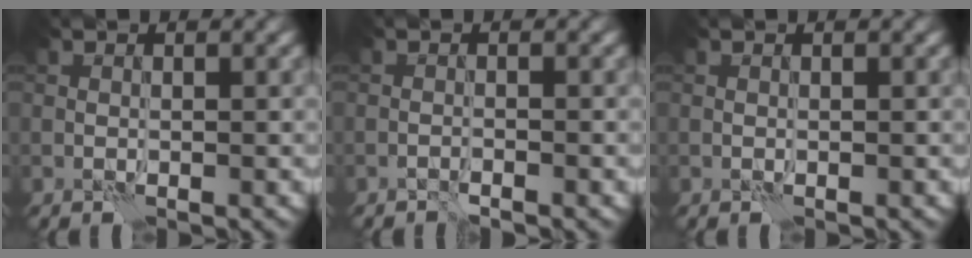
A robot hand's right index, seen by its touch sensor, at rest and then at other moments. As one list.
[{"total": 0.8, "force": [-0.8, 0.0, 0.3], "torque": [-0.004, 0.005, -0.018]}, {"total": 0.0}]